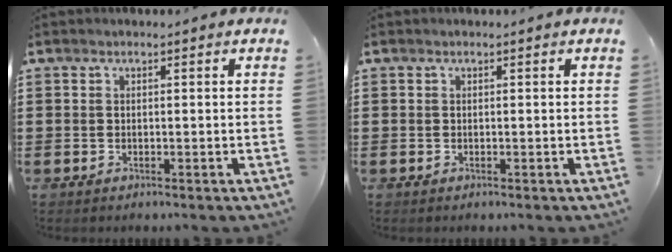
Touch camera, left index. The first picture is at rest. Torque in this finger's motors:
{"motor_torque": [0.00, 0.00, 0.00, 0.00]}